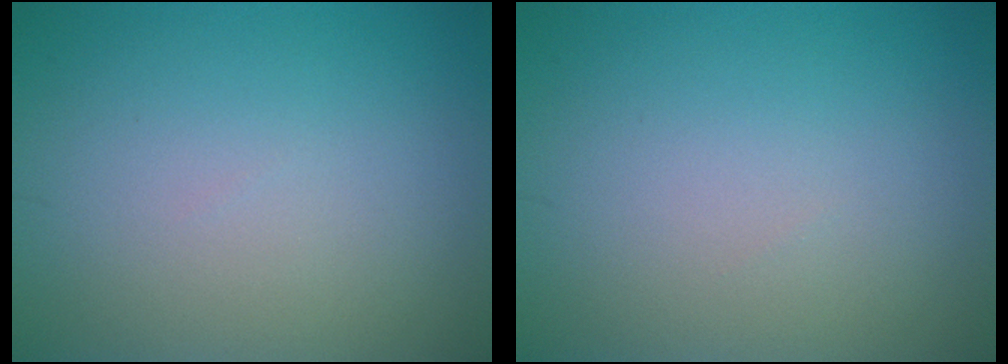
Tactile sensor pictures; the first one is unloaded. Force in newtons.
{"total": 0.0}